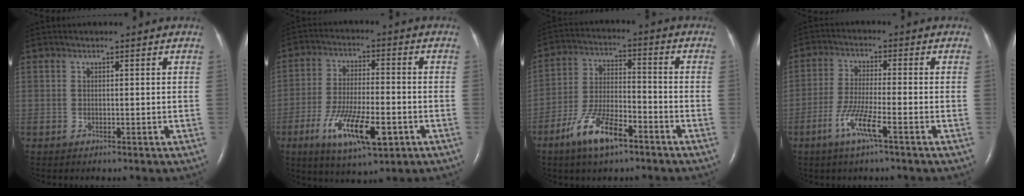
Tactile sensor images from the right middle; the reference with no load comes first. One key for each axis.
{"total": 12.1, "fx": -5.0, "fy": 3.2, "fz": 10.5, "tx": -0.193, "ty": -0.017, "tz": -0.081}
{"total": 10.0, "fx": -6.2, "fy": 3.0, "fz": 7.3, "tx": -0.151, "ty": -0.002, "tz": -0.114}
{"total": 6.2, "fx": -3.2, "fy": 0.0, "fz": 5.4, "tx": -0.109, "ty": -0.010, "tz": -0.065}